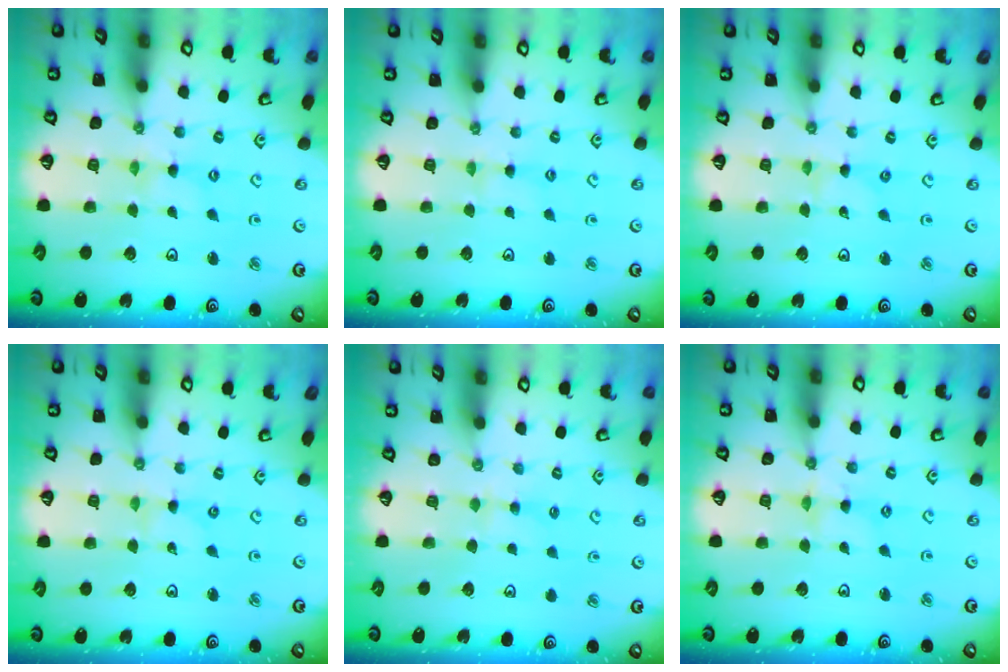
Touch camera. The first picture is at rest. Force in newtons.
{"total": 2.9, "press": 2.9, "slide": 0.3}
{"total": 0.0}
{"total": 0.0}
{"total": 2.1, "press": 2.1, "slide": 0.4}
{"total": 1.1, "press": 1.1, "slide": 0.2}